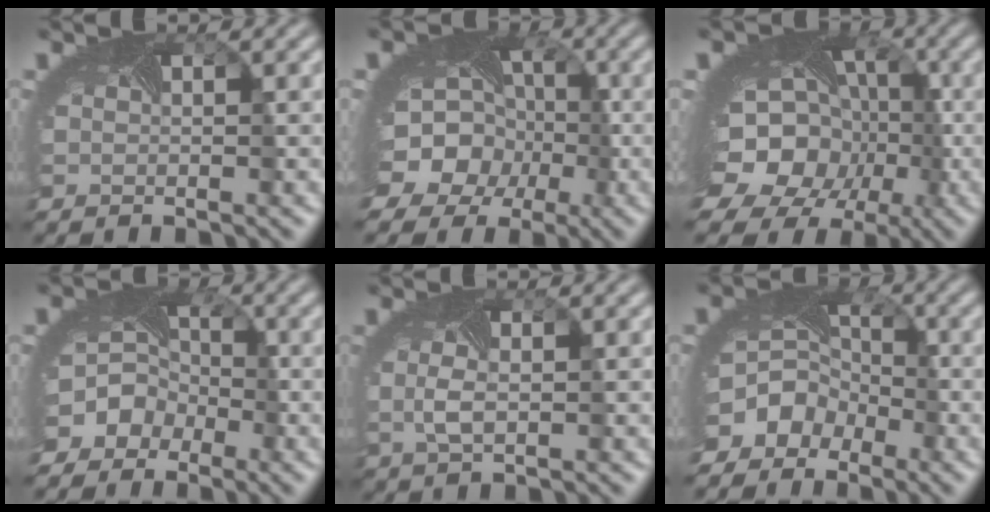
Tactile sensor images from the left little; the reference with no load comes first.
{"total": 13.5, "force": [-4.1, 11.4, 6.1], "torque": [-0.120, -0.022, -0.082]}
{"total": 18.6, "force": [-5.6, 14.5, 10.2], "torque": [-0.168, -0.040, -0.094]}
{"total": 8.1, "force": [-3.9, 6.7, 2.3], "torque": [-0.044, -0.017, -0.074]}
{"total": 1.5, "force": [-0.2, 0.3, 1.4], "torque": [-0.045, -0.004, -0.003]}
{"total": 8.5, "force": [-4.6, 6.7, 2.5], "torque": [-0.047, -0.017, -0.080]}